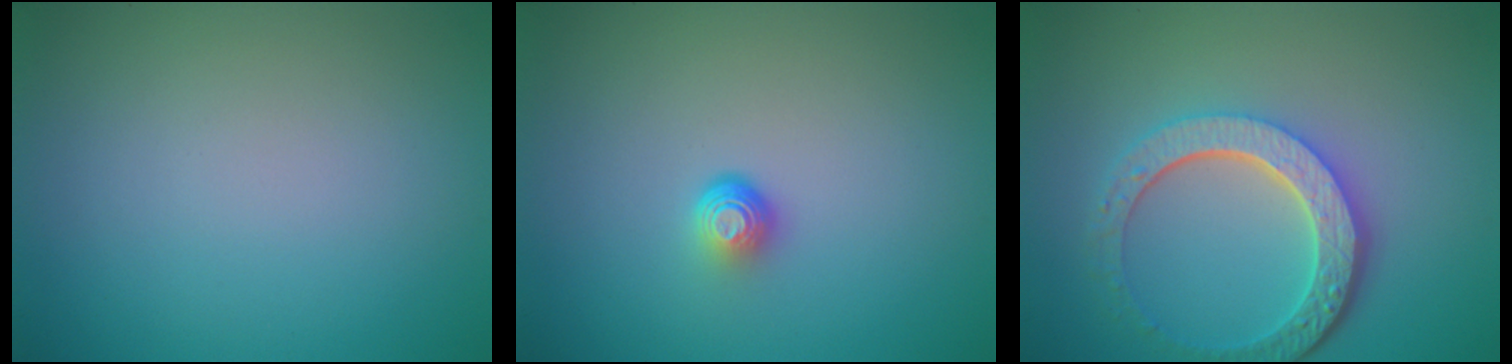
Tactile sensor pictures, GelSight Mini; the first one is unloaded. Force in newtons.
{"total": 1.9, "press": 1.1, "slide": 1.5}
{"total": 5.8, "press": 4.4, "slide": 3.7}